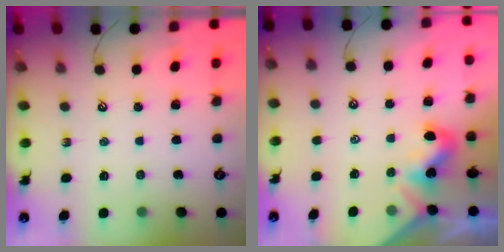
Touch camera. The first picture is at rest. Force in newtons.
{"total": 1.7, "press": 1.7, "slide": 0.1}